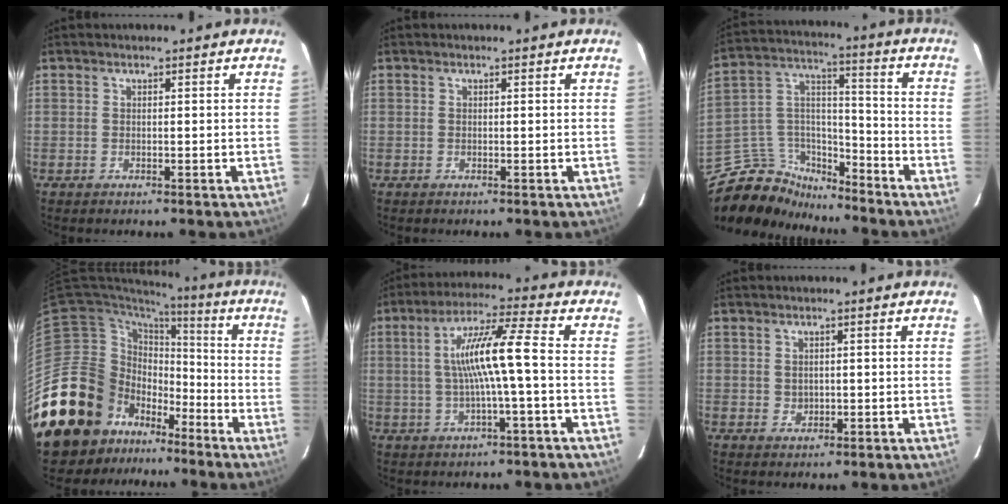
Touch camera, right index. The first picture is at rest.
{"total": 0.0}
{"total": 13.8, "force": [-11.5, 6.8, 3.3], "torque": [-0.095, 0.064, -0.207]}
{"total": 21.4, "force": [-12.5, 15.6, 7.7], "torque": [-0.195, 0.041, -0.199]}
{"total": 9.8, "force": [-0.6, -0.1, 9.8], "torque": [-0.184, 0.013, -0.005]}
{"total": 1.7, "force": [0.3, 1.6, 0.6], "torque": [-0.008, 0.003, 0.009]}